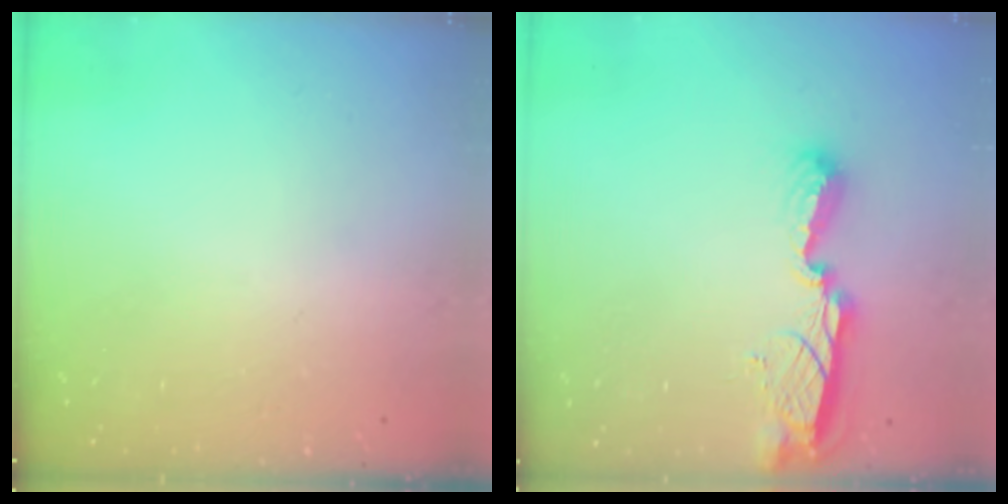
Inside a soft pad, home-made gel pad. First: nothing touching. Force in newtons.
{"total": 8.9, "press": 8.9, "slide": 0.5}